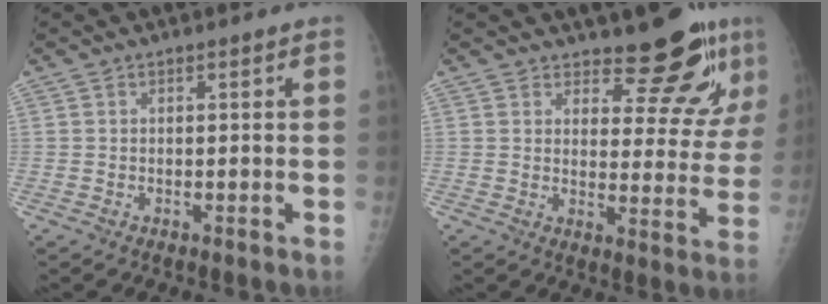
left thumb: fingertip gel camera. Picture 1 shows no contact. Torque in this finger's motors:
{"motor_torque": [0.06, 0.05, 0.66, -0.53, 0.00]}